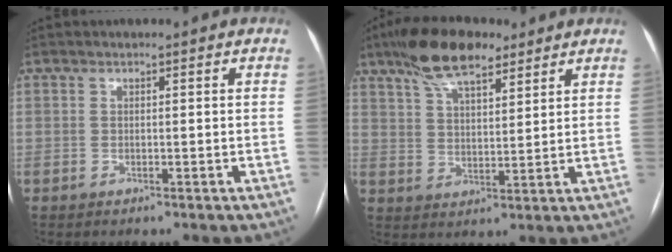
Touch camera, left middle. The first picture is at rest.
{"total": 11.0, "force": [7.9, 3.6, 6.8], "torque": [-0.126, 0.020, 0.140]}